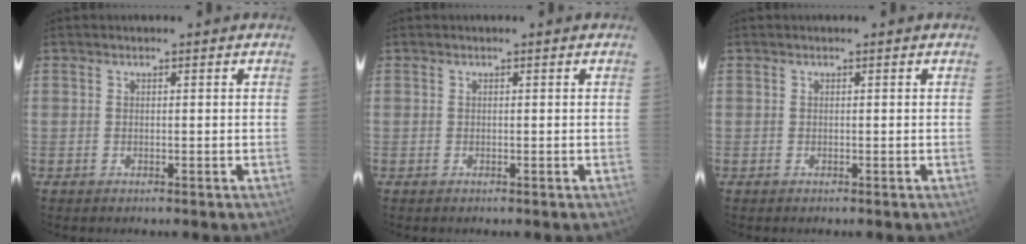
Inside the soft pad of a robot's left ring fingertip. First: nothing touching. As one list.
[{"total": 0.0}, {"total": 0.0}]